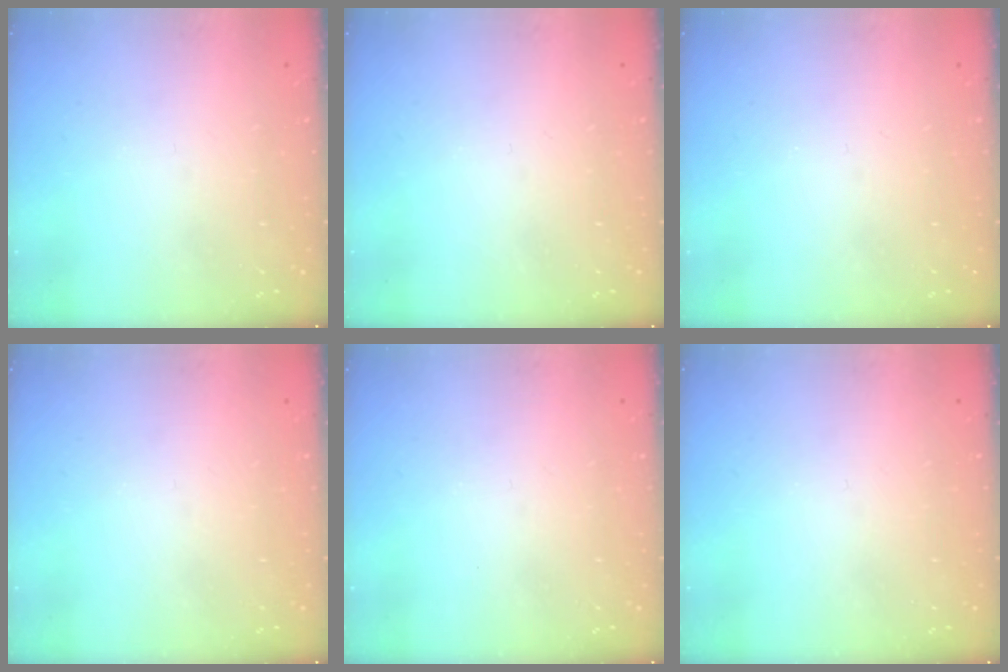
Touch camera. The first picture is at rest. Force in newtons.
{"total": 0.0}
{"total": 0.0}
{"total": 0.0}
{"total": 0.0}
{"total": 0.0}